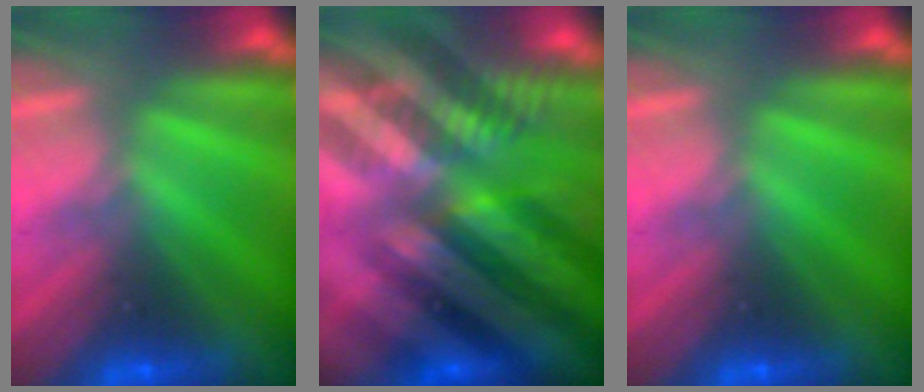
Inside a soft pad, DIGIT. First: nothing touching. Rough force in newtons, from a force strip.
{"total": 10.8}
{"total": 0.0}